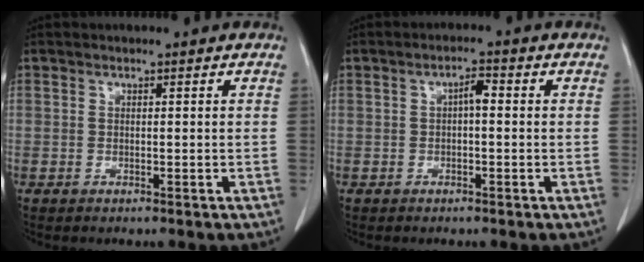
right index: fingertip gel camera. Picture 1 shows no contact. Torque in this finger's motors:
{"motor_torque": [0.33, -0.01, 0.11, 0.04]}